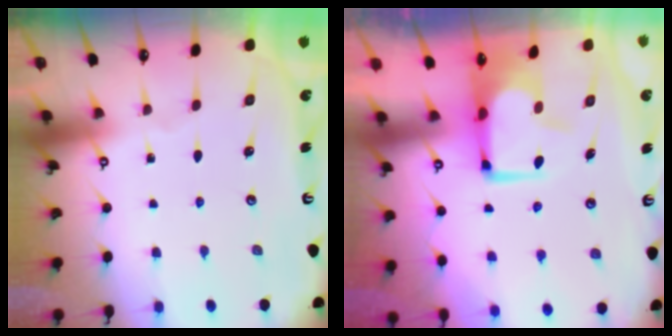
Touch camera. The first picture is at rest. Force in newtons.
{"total": 3.3, "press": 3.2, "slide": 0.9}